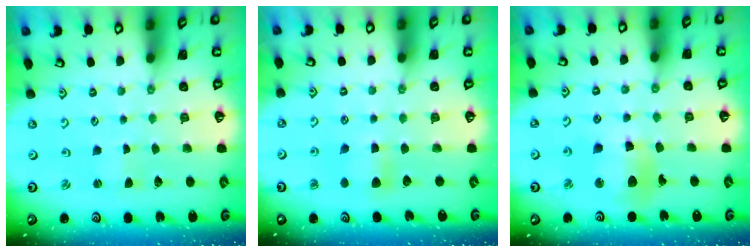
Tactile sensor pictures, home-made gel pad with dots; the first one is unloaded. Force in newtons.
{"total": 5.5, "press": 5.5, "slide": 0.7}
{"total": 11.8, "press": 11.8, "slide": 1.3}